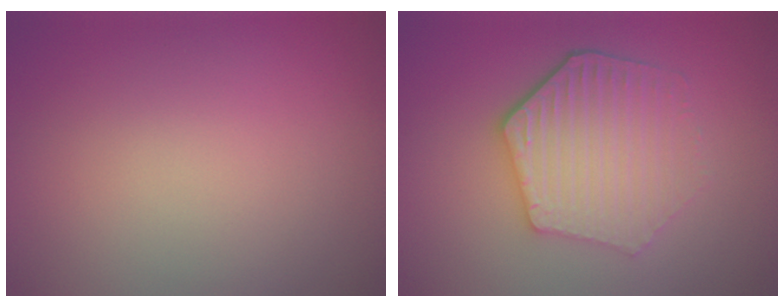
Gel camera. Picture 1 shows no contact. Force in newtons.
{"total": 5.5, "press": 4.3, "slide": 3.3}